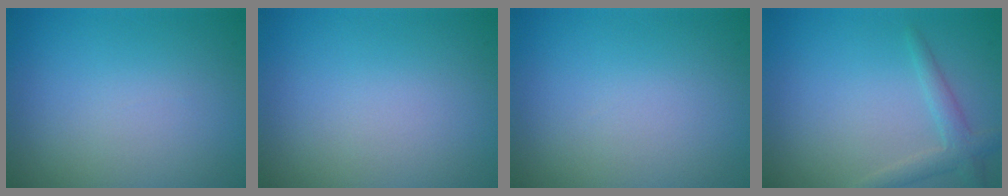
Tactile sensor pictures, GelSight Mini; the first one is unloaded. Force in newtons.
{"total": 0.0}
{"total": 0.0}
{"total": 2.2, "press": 2.2, "slide": 0.2}